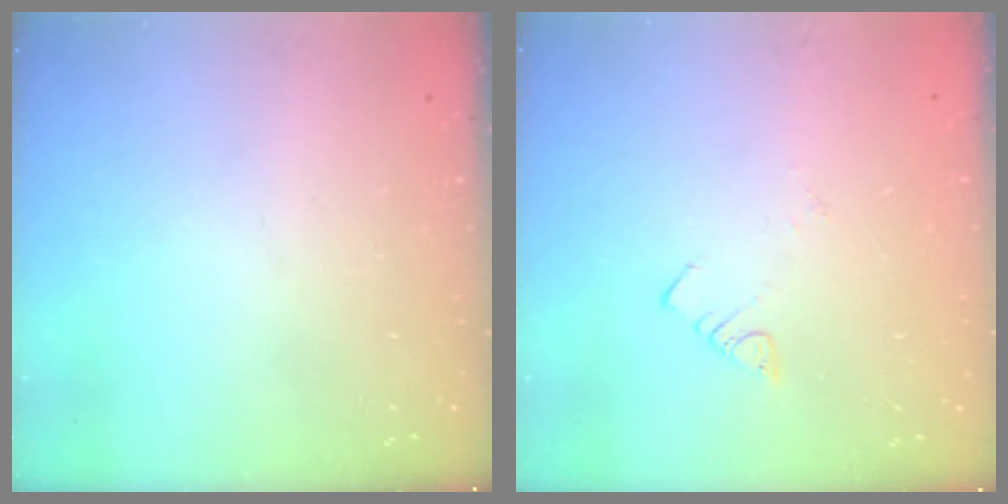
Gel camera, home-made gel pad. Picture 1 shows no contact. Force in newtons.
{"total": 1.8, "press": 1.8, "slide": 0.2}